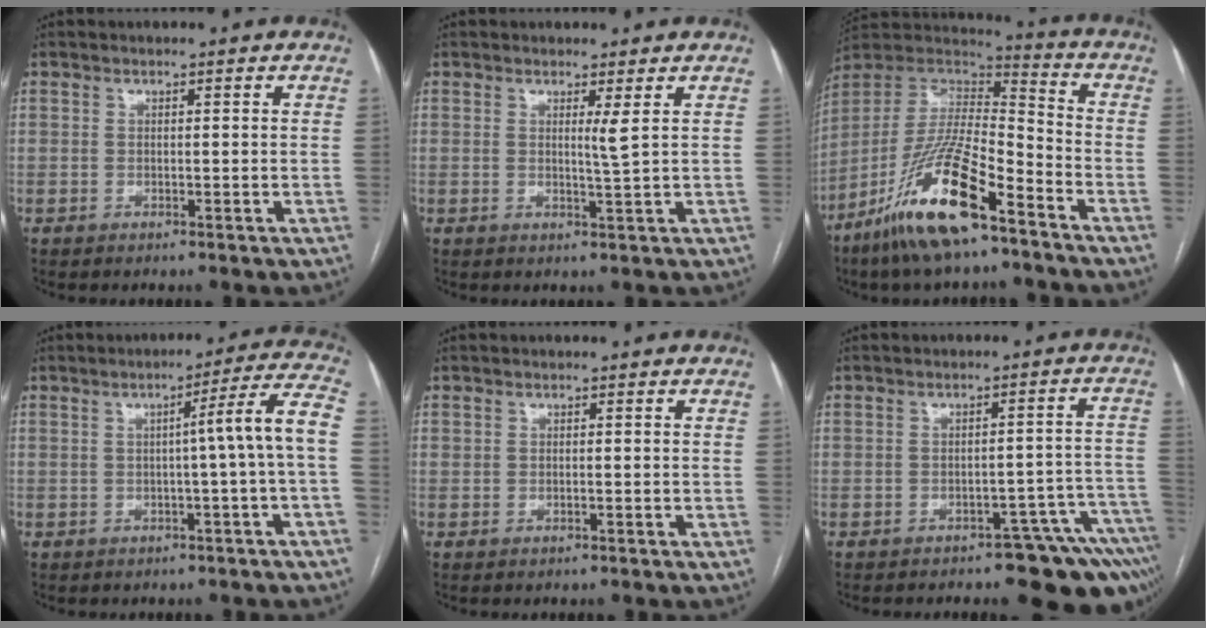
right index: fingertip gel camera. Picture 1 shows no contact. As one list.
[{"total": 1.7, "force": [0.6, -0.6, 1.4], "torque": [-0.029, -0.009, 0.013]}, {"total": 18.6, "force": [-11.6, 3.3, 14.2], "torque": [-0.304, -0.023, -0.217]}, {"total": 8.0, "force": [-0.6, -1.6, 7.8], "torque": [-0.098, 0.016, -0.008]}, {"total": 0.0}, {"total": 12.0, "force": [-9.7, 3.0, 6.4], "torque": [-0.009, 0.039, -0.113]}]